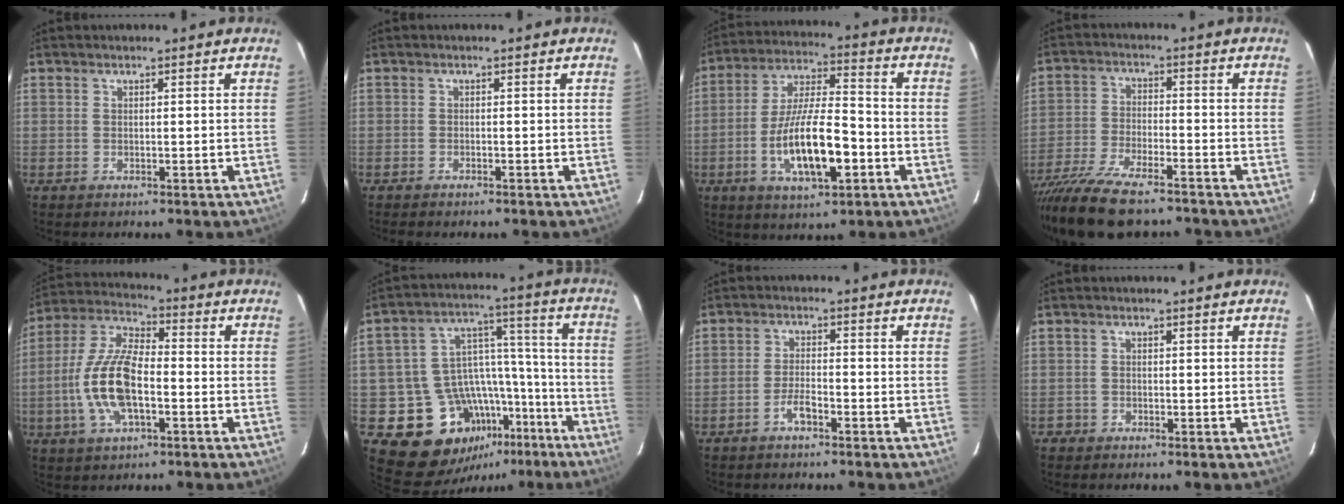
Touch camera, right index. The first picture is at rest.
{"total": 1.7, "force": [-1.5, 0.5, 0.6], "torque": [-0.021, -0.005, -0.028]}
{"total": 14.8, "force": [-5.0, 4.7, 13.2], "torque": [-0.256, -0.002, -0.083]}
{"total": 18.5, "force": [-15.0, 5.0, 9.7], "torque": [-0.208, -0.048, -0.258]}
{"total": 13.7, "force": [-3.5, 5.8, 11.9], "torque": [-0.256, 0.004, -0.069]}
{"total": 18.8, "force": [-11.5, 13.1, 7.0], "torque": [-0.132, 0.070, -0.140]}
{"total": 3.3, "force": [-2.3, 1.0, 2.1], "torque": [-0.052, 0.007, -0.045]}
{"total": 1.5, "force": [-0.8, 1.3, -0.1], "torque": [-0.002, 0.006, -0.014]}